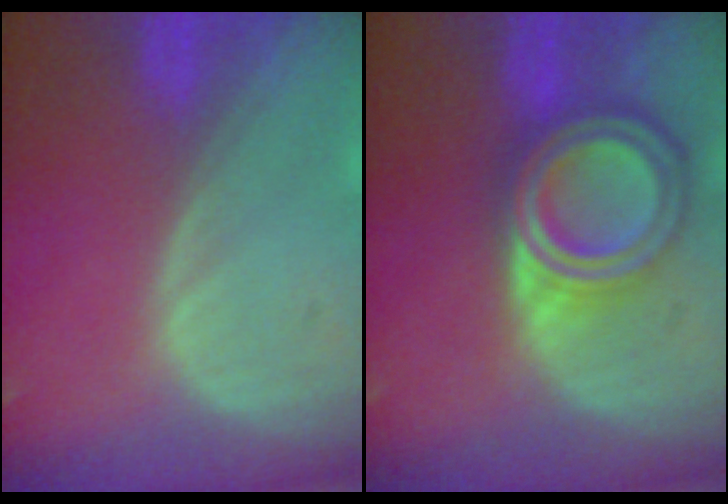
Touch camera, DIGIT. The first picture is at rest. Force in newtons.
{"total": 8.1, "press": 8.1, "slide": 0.5}